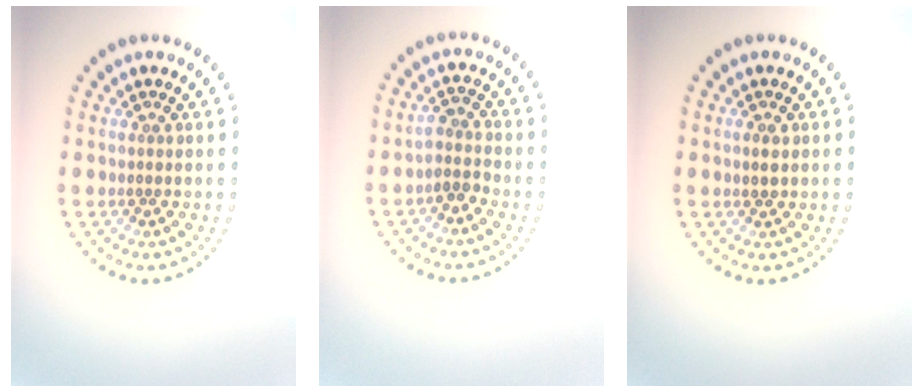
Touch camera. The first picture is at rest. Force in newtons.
{"total": 1.8, "press": 1.4, "slide": 1.1}
{"total": 1.0, "press": 1.0, "slide": 0.1}